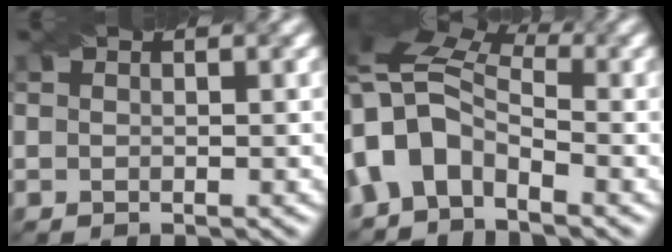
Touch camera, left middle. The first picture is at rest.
{"total": 6.7, "force": [-2.3, 4.3, 4.5], "torque": [-0.081, 0.019, -0.065]}